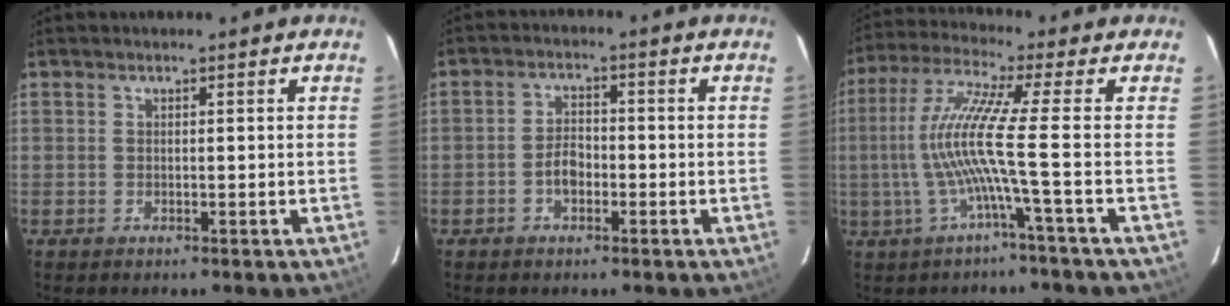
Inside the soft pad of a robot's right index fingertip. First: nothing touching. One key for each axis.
{"total": 3.5, "fx": -1.5, "fy": 2.2, "fz": 2.3, "tx": -0.044, "ty": 0.008, "tz": -0.026}
{"total": 9.8, "fx": -2.2, "fy": -2.5, "fz": 9.2, "tx": -0.183, "ty": -0.002, "tz": -0.038}